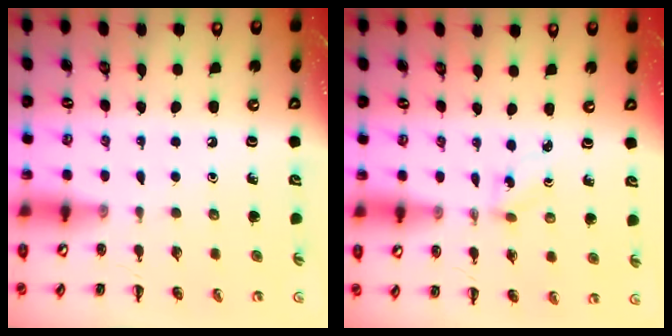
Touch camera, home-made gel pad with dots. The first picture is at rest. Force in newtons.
{"total": 2.0, "press": 1.8, "slide": 0.8}